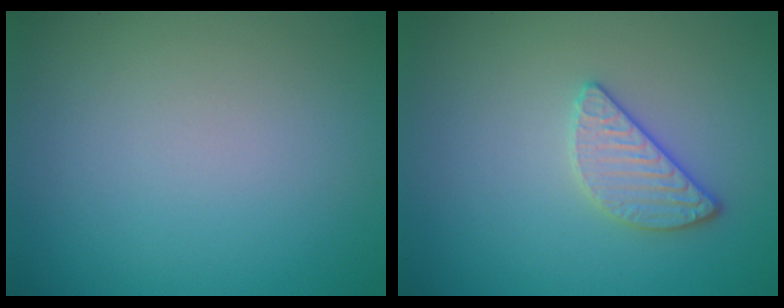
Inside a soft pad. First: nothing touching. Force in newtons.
{"total": 2.5, "press": 2.3, "slide": 0.8}